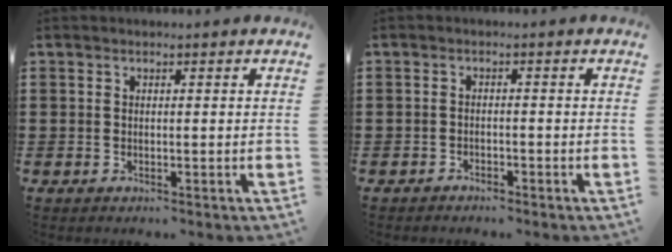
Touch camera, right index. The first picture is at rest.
{"total": 1.3, "force": [-1.2, 0.3, 0.0], "torque": [-0.004, 0.005, -0.028]}